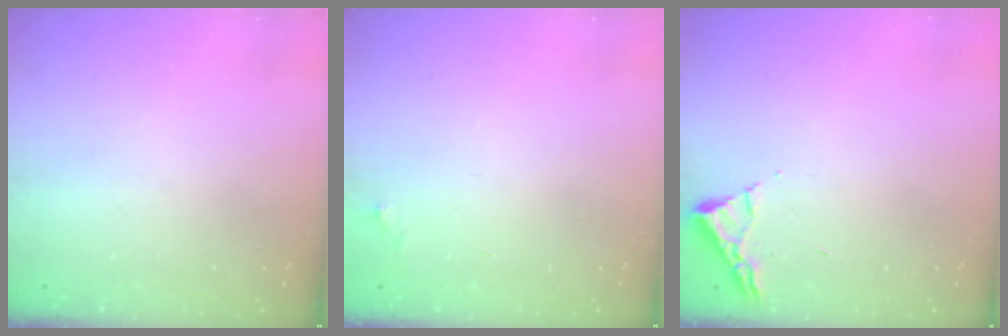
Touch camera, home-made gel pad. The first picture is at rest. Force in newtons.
{"total": 3.3, "press": 3.2, "slide": 0.5}
{"total": 3.0, "press": 2.9, "slide": 0.4}